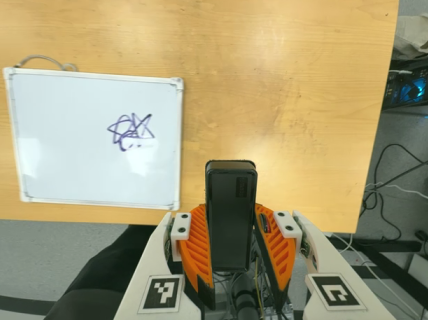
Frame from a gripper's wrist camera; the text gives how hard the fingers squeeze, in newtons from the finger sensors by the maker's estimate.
{"total": 3.8, "left": 2.3, "right": 5.4}